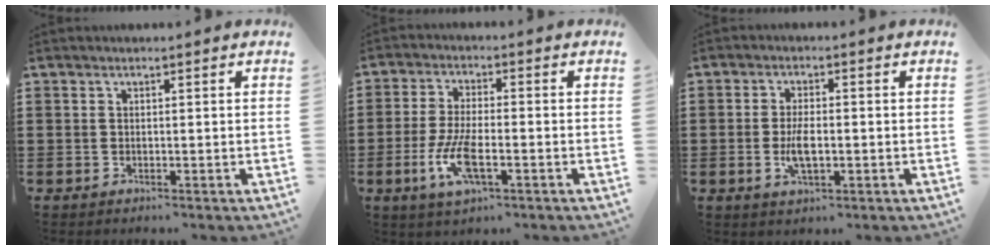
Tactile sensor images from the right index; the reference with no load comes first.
{"total": 7.2, "force": [-2.5, 2.3, 6.4], "torque": [-0.144, -0.015, -0.047]}
{"total": 4.6, "force": [-0.8, 1.8, 4.1], "torque": [-0.086, 0.000, -0.018]}